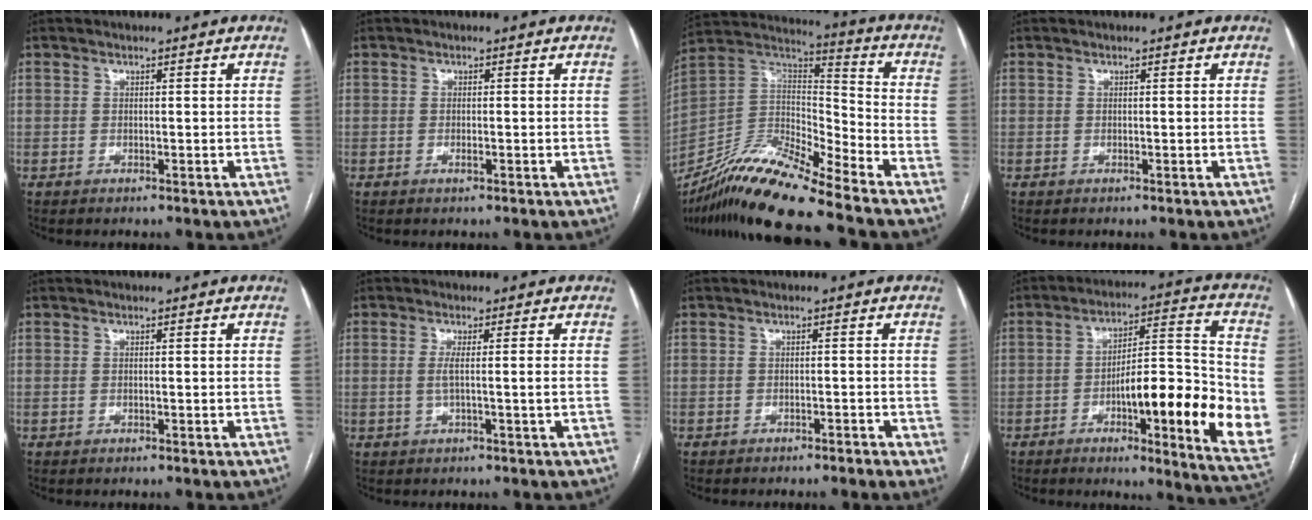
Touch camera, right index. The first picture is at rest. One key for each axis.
{"total": 0.7, "fx": -0.3, "fy": 0.1, "fz": 0.6, "tx": -0.014, "ty": -0.001, "tz": -0.004}
{"total": 18.0, "fx": -14.5, "fy": 0.9, "fz": 10.6, "tx": -0.206, "ty": -0.003, "tz": -0.271}
{"total": 0.0}
{"total": 0.0}
{"total": 2.6, "fx": -0.4, "fy": -0.6, "fz": 2.5, "tx": -0.051, "ty": 0.000, "tz": -0.005}
{"total": 2.4, "fx": -1.7, "fy": 0.8, "fz": 1.5, "tx": -0.017, "ty": 0.000, "tz": -0.022}
{"total": 19.0, "fx": -4.0, "fy": 2.7, "fz": 18.4, "tx": -0.236, "ty": 0.008, "tz": -0.051}